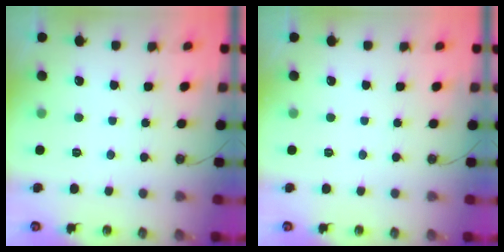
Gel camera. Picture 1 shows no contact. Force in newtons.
{"total": 0.0}